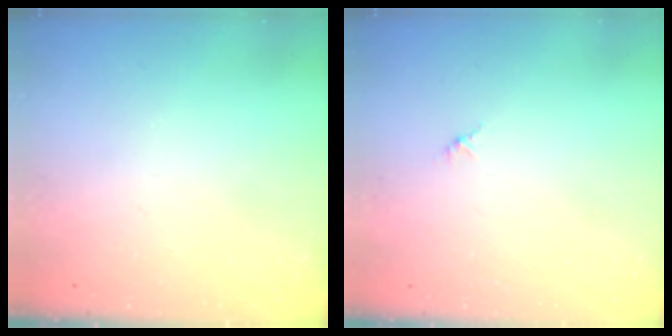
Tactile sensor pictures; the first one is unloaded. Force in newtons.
{"total": 1.4, "press": 1.4, "slide": 0.4}